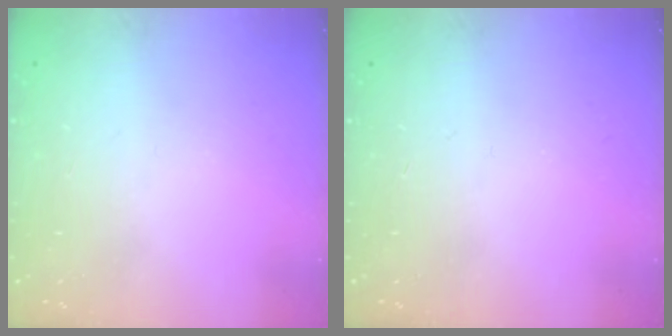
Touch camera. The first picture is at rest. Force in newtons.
{"total": 0.0}